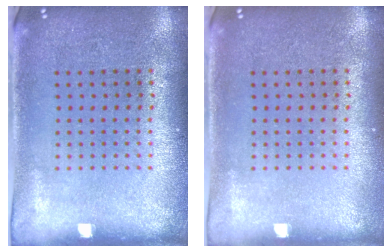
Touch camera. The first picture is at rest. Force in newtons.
{"total": 0.0}